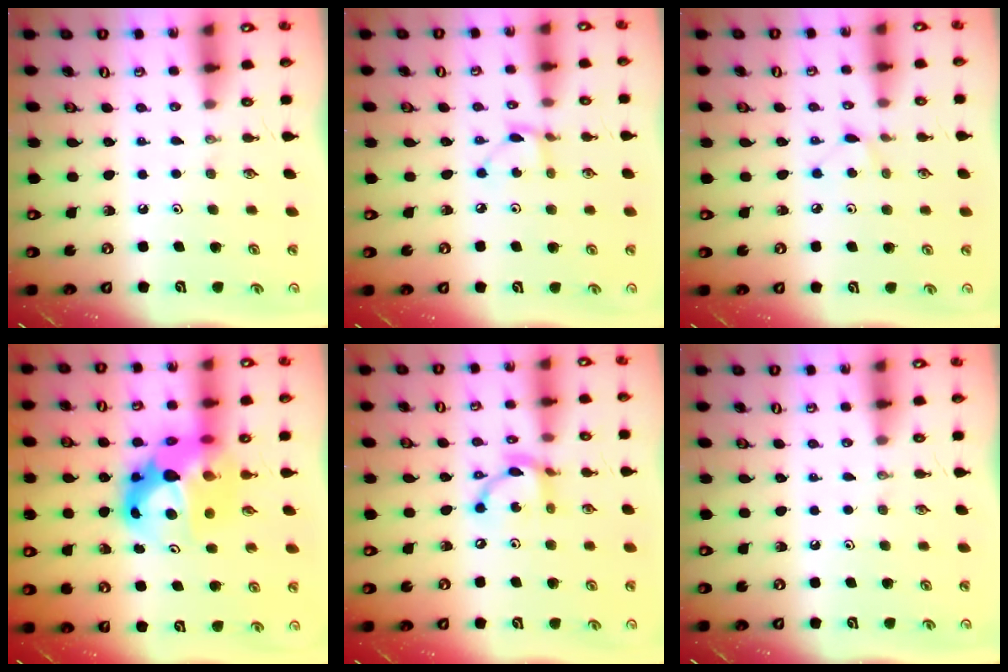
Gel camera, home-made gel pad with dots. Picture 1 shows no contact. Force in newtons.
{"total": 2.4, "press": 2.4, "slide": 0.1}
{"total": 3.8, "press": 3.8, "slide": 0.6}
{"total": 12.8, "press": 12.8, "slide": 0.8}
{"total": 10.6, "press": 10.6, "slide": 0.7}
{"total": 0.0}